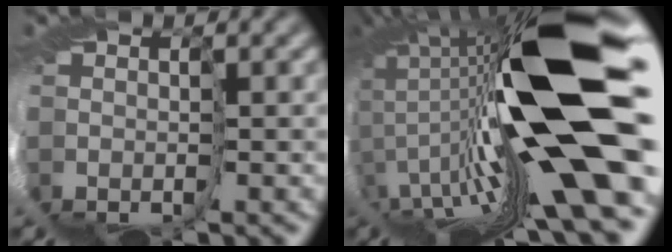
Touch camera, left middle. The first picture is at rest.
{"total": 16.2, "force": [5.3, 1.0, 15.3], "torque": [-0.253, -0.003, 0.077]}